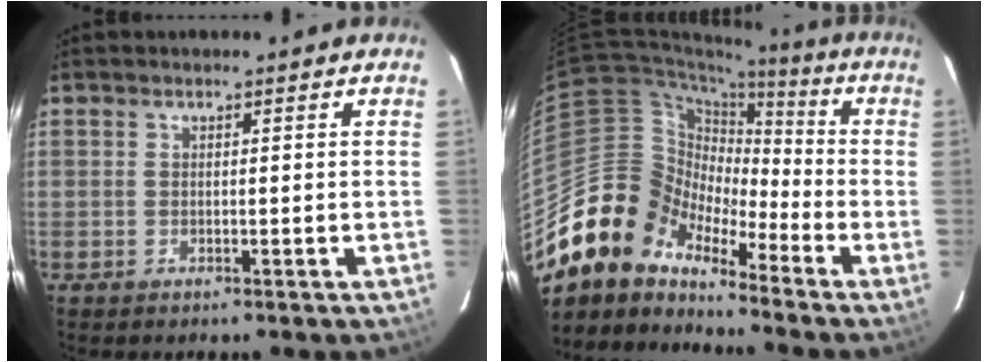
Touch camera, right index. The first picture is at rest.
{"total": 12.9, "force": [-10.2, 7.4, 2.5], "torque": [-0.056, 0.035, -0.209]}